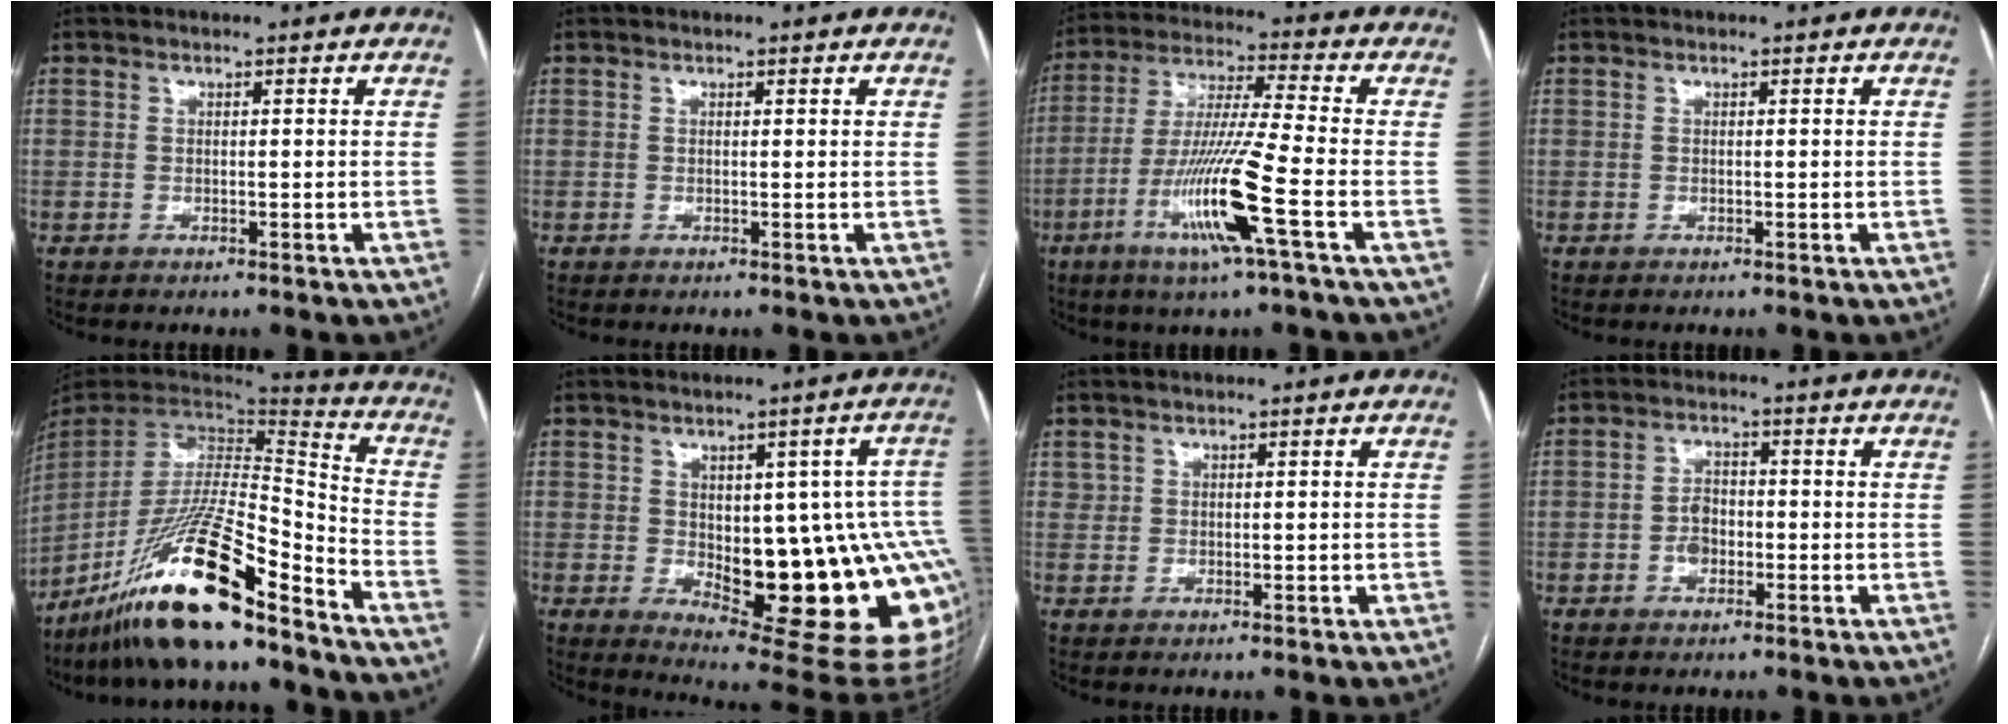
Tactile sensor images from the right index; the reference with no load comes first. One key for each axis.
{"total": 0.0}
{"total": 13.9, "fx": -5.3, "fy": -1.1, "fz": 12.8, "tx": -0.258, "ty": -0.019, "tz": -0.105}
{"total": 0.0}
{"total": 20.9, "fx": -15.1, "fy": 2.5, "fz": 14.3, "tx": -0.286, "ty": -0.020, "tz": -0.275}
{"total": 20.6, "fx": -2.9, "fy": 7.2, "fz": 19.1, "tx": -0.162, "ty": 0.015, "tz": -0.012}
{"total": 1.4, "fx": 0.7, "fy": 1.2, "fz": 0.3, "tx": -0.001, "ty": 0.002, "tz": 0.014}
{"total": 3.3, "fx": -0.9, "fy": 2.3, "fz": 2.1, "tx": -0.036, "ty": 0.008, "tz": -0.017}